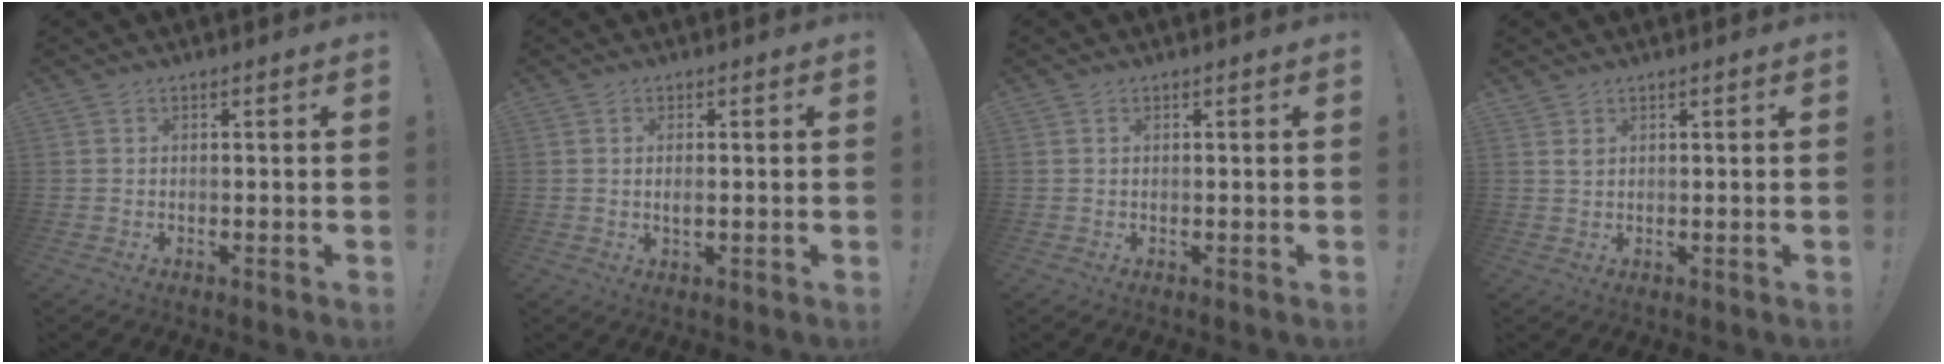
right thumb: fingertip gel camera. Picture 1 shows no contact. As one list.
[{"total": 2.1, "force": [0.0, 1.0, 1.9], "torque": [-0.021, -0.002, -0.003]}, {"total": 0.0}, {"total": 1.4, "force": [1.1, 0.5, 0.7], "torque": [-0.008, -0.007, 0.019]}]